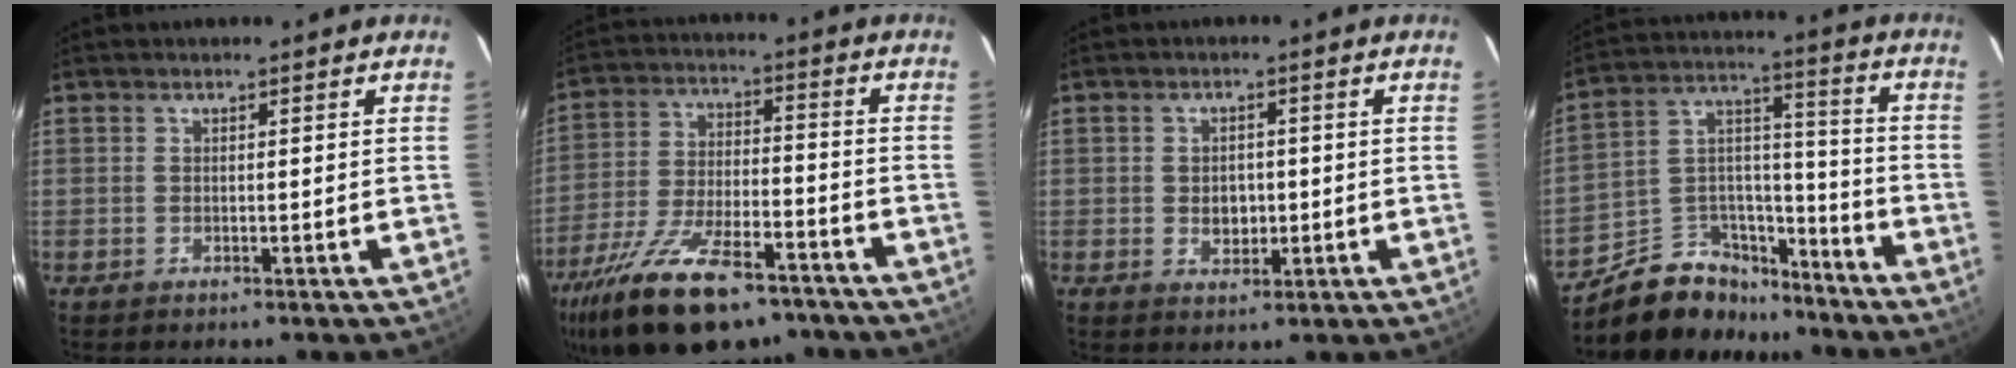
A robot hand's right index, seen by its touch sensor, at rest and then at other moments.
{"total": 21.5, "force": [-15.1, 8.5, 12.7], "torque": [-0.254, -0.031, -0.245]}
{"total": 3.7, "force": [-0.4, 3.0, 2.2], "torque": [-0.035, 0.001, -0.003]}
{"total": 14.2, "force": [-11.1, 8.1, 3.6], "torque": [-0.075, 0.075, -0.176]}